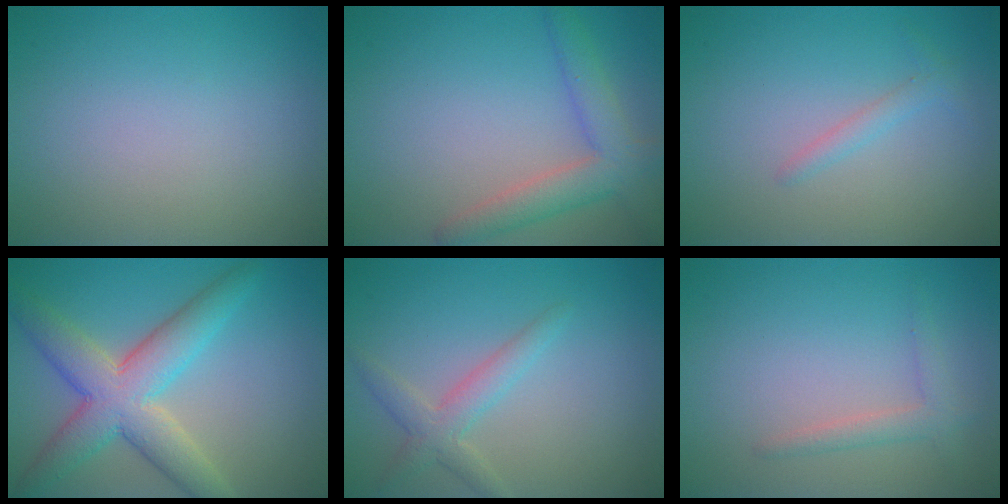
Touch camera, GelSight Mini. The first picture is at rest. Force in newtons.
{"total": 4.2, "press": 4.2, "slide": 0.2}
{"total": 1.2, "press": 1.2, "slide": 0.1}
{"total": 8.1, "press": 8.1, "slide": 0.2}
{"total": 2.5, "press": 2.5, "slide": 0.2}
{"total": 1.6, "press": 1.6, "slide": 0.0}